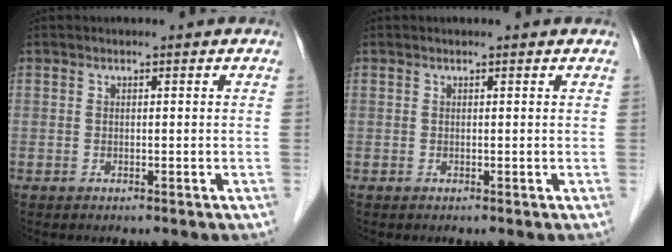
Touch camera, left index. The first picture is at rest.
{"total": 0.8, "force": [0.8, 0.1, 0.2], "torque": [-0.008, 0.009, 0.009]}